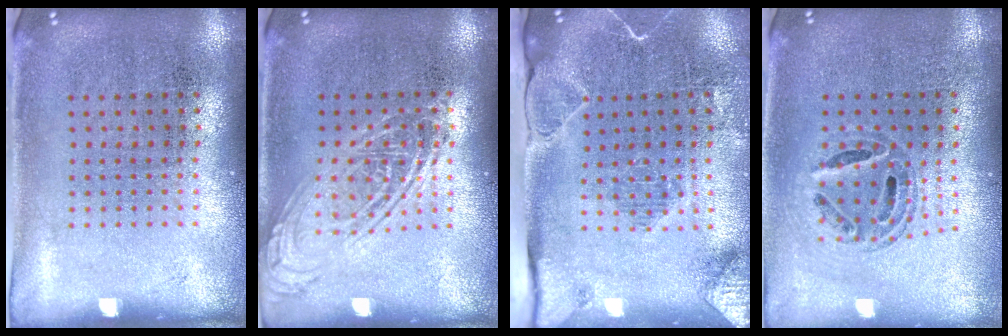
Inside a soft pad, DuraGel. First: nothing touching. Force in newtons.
{"total": 2.5, "press": 2.4, "slide": 0.3}
{"total": 2.1, "press": 2.1, "slide": 0.5}
{"total": 0.7, "press": 0.7, "slide": 0.2}